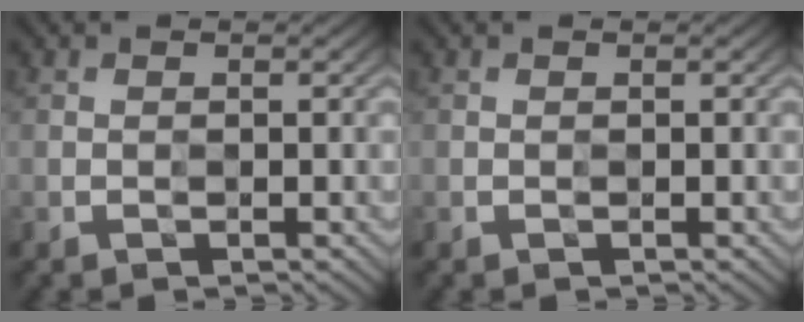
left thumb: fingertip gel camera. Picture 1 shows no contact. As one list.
[{"total": 0.0}]